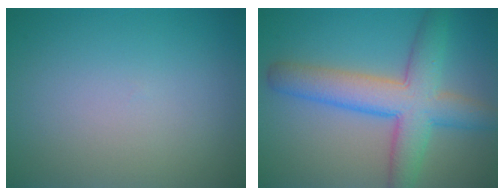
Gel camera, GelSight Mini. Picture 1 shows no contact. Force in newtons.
{"total": 7.3, "press": 7.3, "slide": 0.1}